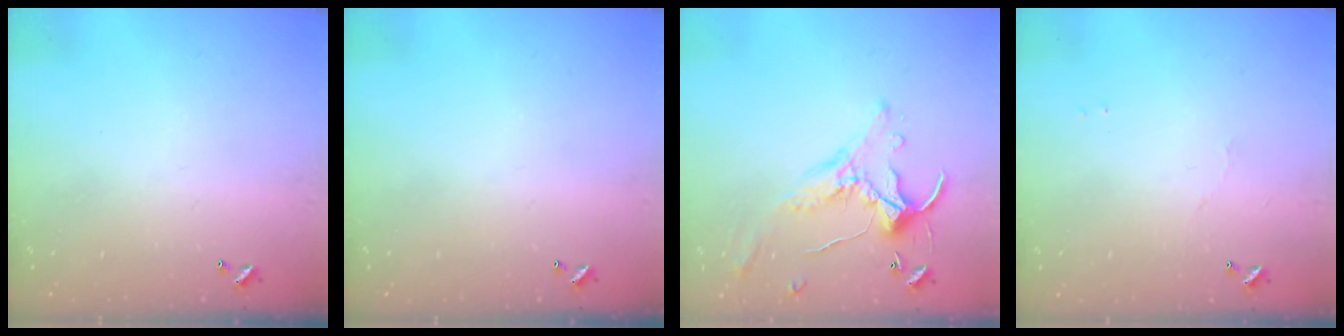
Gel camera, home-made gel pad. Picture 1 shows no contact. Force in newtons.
{"total": 0.0}
{"total": 1.6, "press": 1.2, "slide": 1.0}
{"total": 1.6, "press": 1.5, "slide": 0.5}